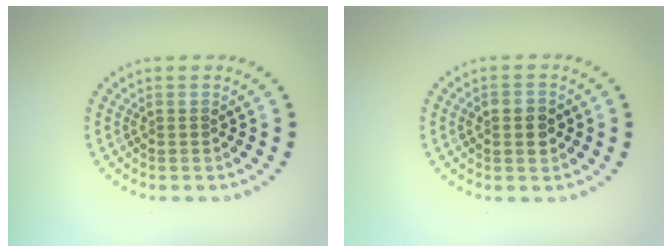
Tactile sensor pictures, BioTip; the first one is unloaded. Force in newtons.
{"total": 2.7, "press": 2.7, "slide": 0.2}